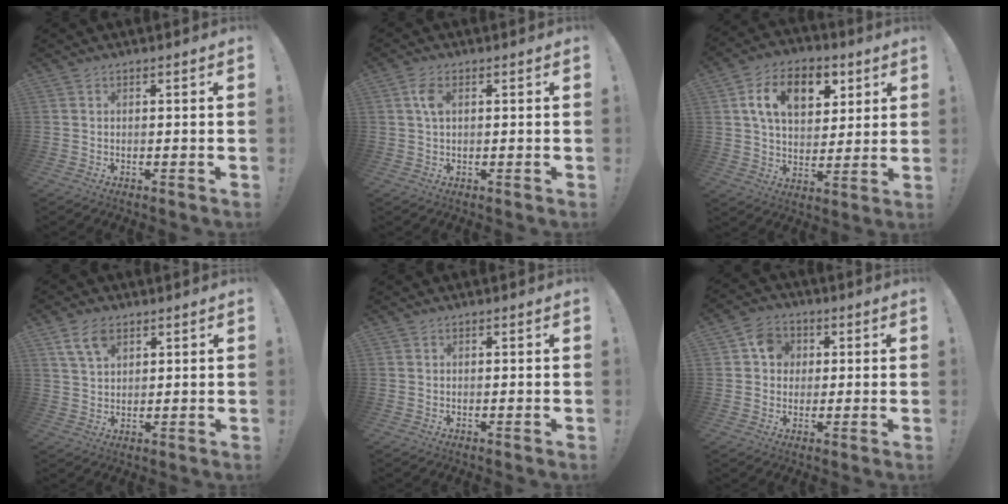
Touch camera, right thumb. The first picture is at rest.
{"total": 4.1, "force": [1.0, 2.1, 3.4], "torque": [-0.064, 0.006, 0.016]}
{"total": 15.2, "force": [5.9, 10.1, 9.6], "torque": [-0.148, -0.011, 0.107]}
{"total": 6.8, "force": [3.9, 3.8, 4.1], "torque": [-0.076, -0.007, 0.075]}
{"total": 0.0}
{"total": 8.0, "force": [1.8, 7.2, 3.2], "torque": [-0.047, 0.008, 0.037]}